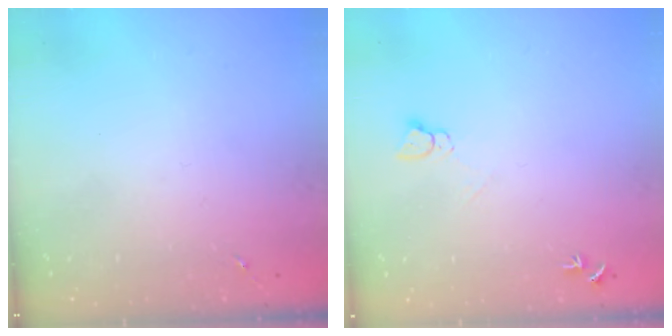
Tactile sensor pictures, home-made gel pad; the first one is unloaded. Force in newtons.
{"total": 4.4, "press": 4.4, "slide": 0.4}